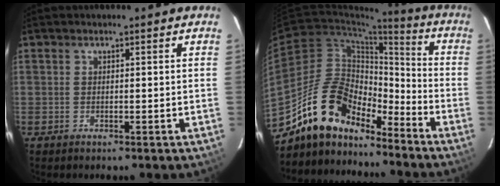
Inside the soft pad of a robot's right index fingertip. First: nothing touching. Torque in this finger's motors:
{"motor_torque": [0.53, -0.63, 0.78, 0.10]}